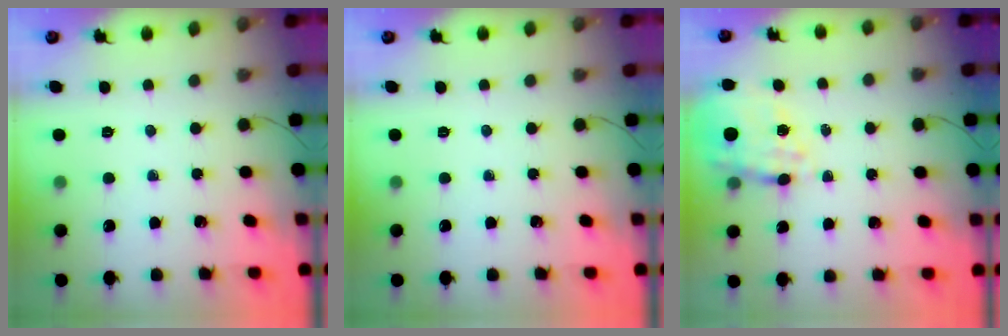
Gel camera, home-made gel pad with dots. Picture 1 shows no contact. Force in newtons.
{"total": 0.0}
{"total": 15.8, "press": 15.5, "slide": 3.2}